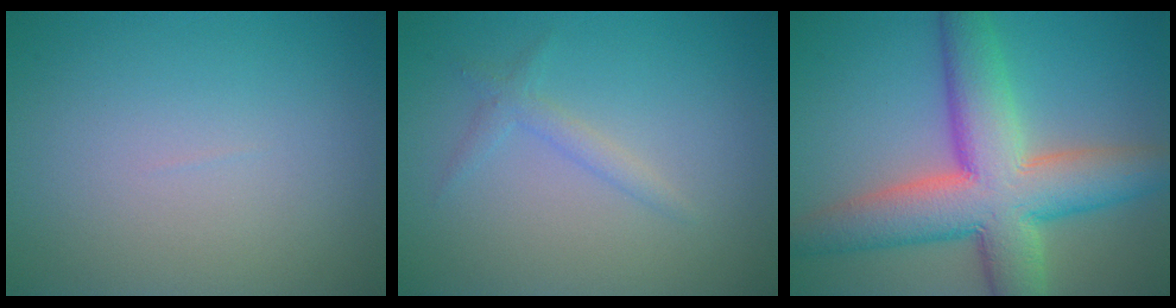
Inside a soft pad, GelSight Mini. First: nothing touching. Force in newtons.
{"total": 1.3, "press": 1.3, "slide": 0.1}
{"total": 10.8, "press": 10.8, "slide": 0.7}